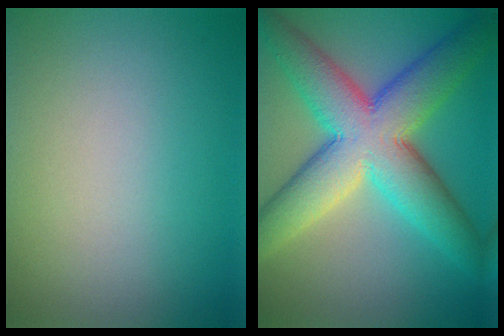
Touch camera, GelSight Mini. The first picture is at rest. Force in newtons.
{"total": 11.0, "press": 11.0, "slide": 0.5}